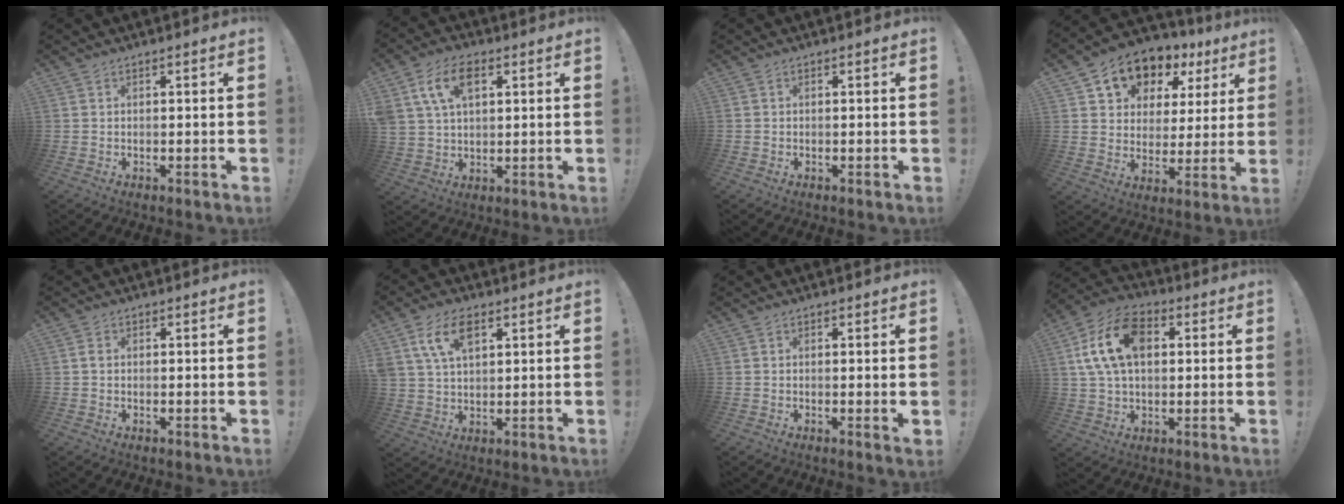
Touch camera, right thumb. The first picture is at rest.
{"total": 11.1, "force": [4.6, 7.0, 7.3], "torque": [-0.135, 0.006, 0.087]}
{"total": 0.0}
{"total": 11.3, "force": [7.5, 7.5, 3.9], "torque": [-0.062, -0.059, 0.139]}
{"total": 0.9, "force": [0.1, 0.8, 0.5], "torque": [-0.007, 0.003, 0.001]}
{"total": 10.2, "force": [4.8, 5.8, 6.8], "torque": [-0.127, 0.000, 0.090]}
{"total": 1.6, "force": [0.4, -0.1, 1.6], "torque": [-0.013, -0.008, 0.005]}
{"total": 16.9, "force": [3.9, 11.1, 12.1], "torque": [-0.231, 0.005, 0.071]}